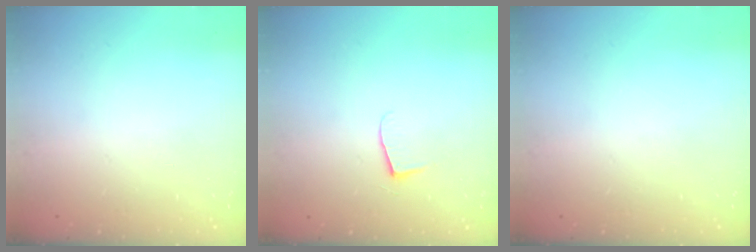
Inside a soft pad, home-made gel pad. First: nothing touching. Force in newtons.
{"total": 5.2, "press": 5.2, "slide": 0.5}
{"total": 0.0}